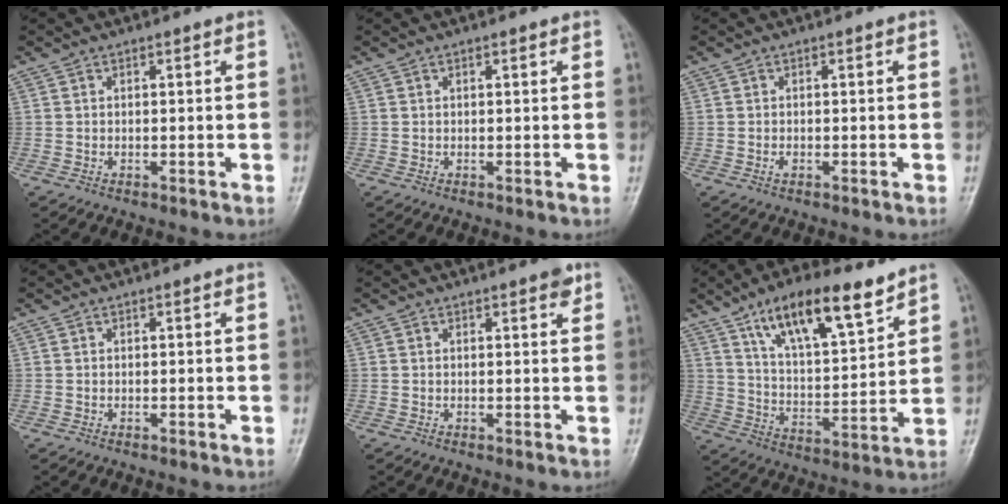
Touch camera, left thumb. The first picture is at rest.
{"total": 0.5, "force": [0.2, 0.1, 0.5], "torque": [-0.010, 0.001, 0.003]}
{"total": 0.9, "force": [-0.4, 0.5, 0.7], "torque": [-0.014, 0.004, -0.006]}
{"total": 0.0}
{"total": 1.9, "force": [1.1, 0.5, 1.4], "torque": [-0.017, -0.004, 0.012]}
{"total": 16.6, "force": [10.5, 5.5, 11.7], "torque": [-0.173, -0.045, 0.188]}